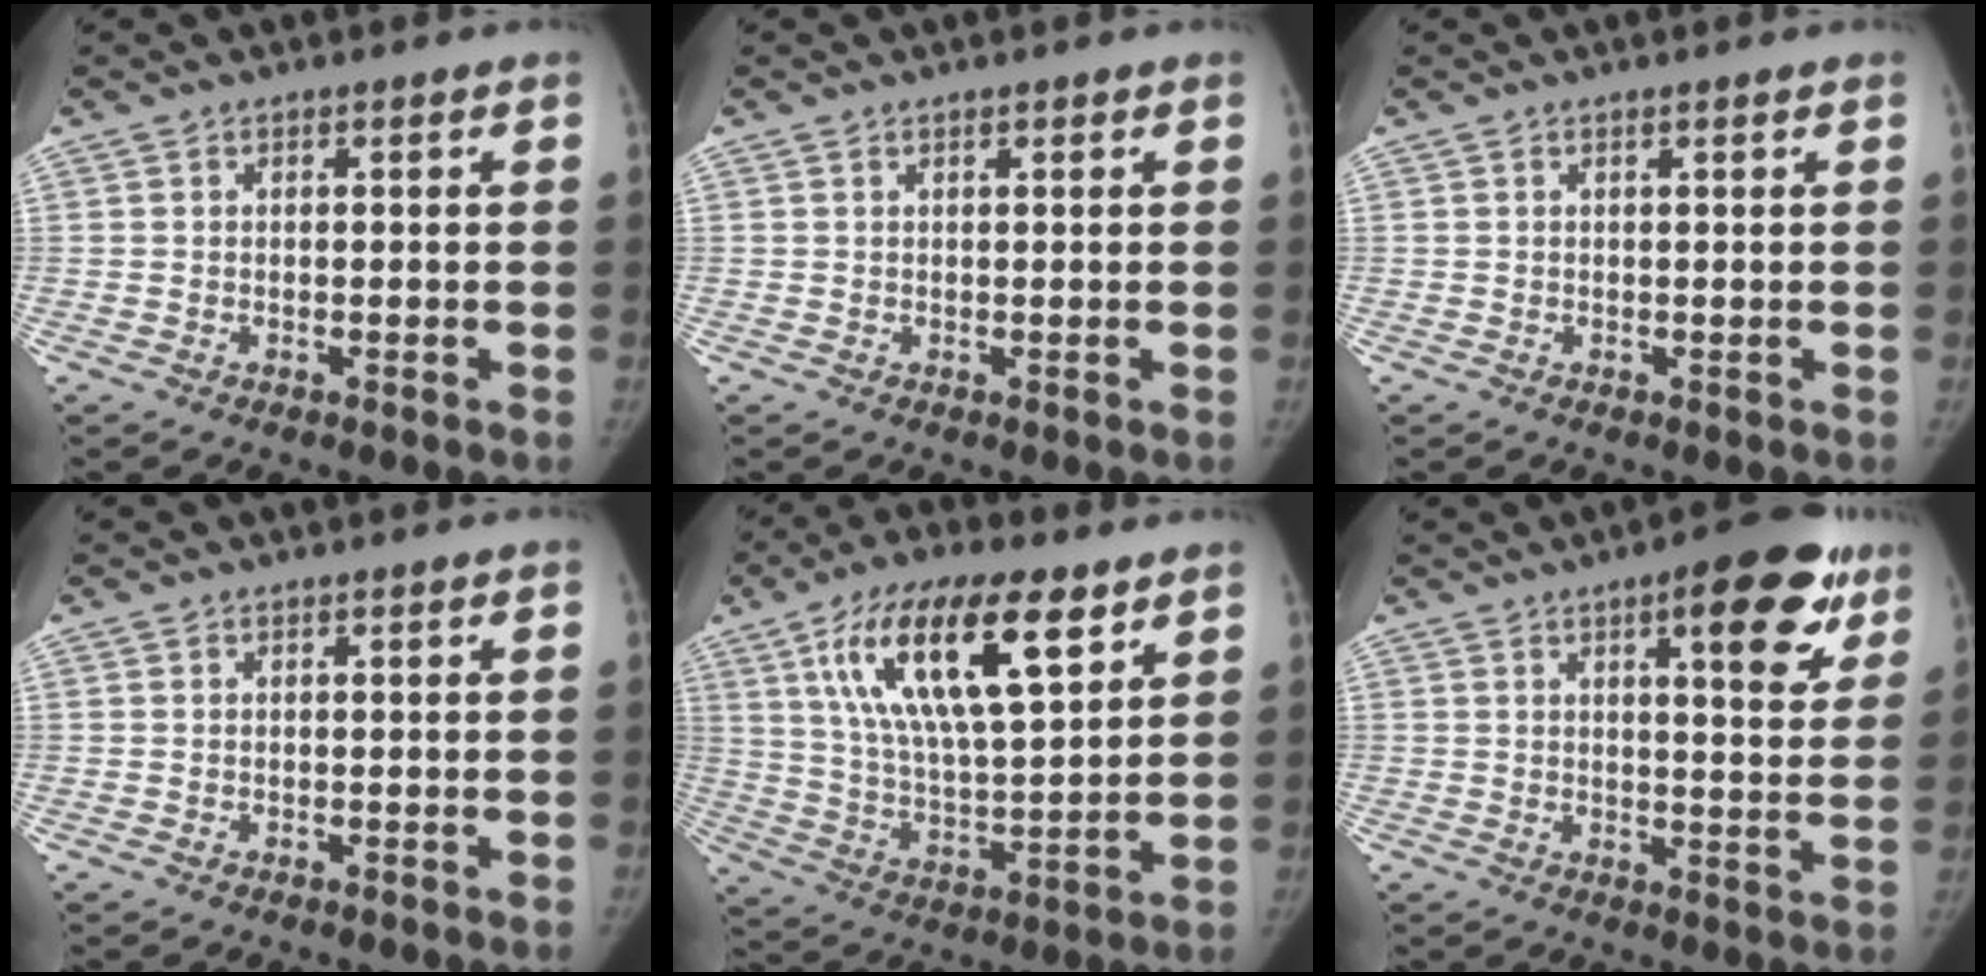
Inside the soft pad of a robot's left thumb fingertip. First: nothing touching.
{"total": 0.7, "force": [0.6, 0.2, 0.3], "torque": [-0.005, -0.003, 0.009]}
{"total": 0.5, "force": [0.4, 0.0, 0.3], "torque": [-0.008, -0.002, 0.009]}
{"total": 0.0}
{"total": 20.9, "force": [10.1, 7.6, 16.6], "torque": [-0.276, -0.028, 0.180]}
{"total": 14.0, "force": [7.3, 4.7, 11.0], "torque": [-0.101, -0.027, 0.090]}